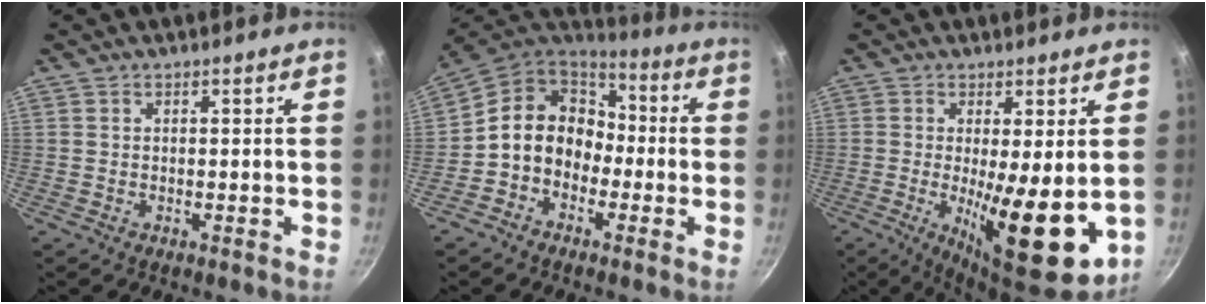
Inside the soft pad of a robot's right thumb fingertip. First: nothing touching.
{"total": 13.2, "force": [-2.1, 11.0, 6.9], "torque": [-0.074, 0.054, -0.056]}
{"total": 16.0, "force": [-1.3, 4.5, 15.2], "torque": [-0.224, -0.019, -0.012]}